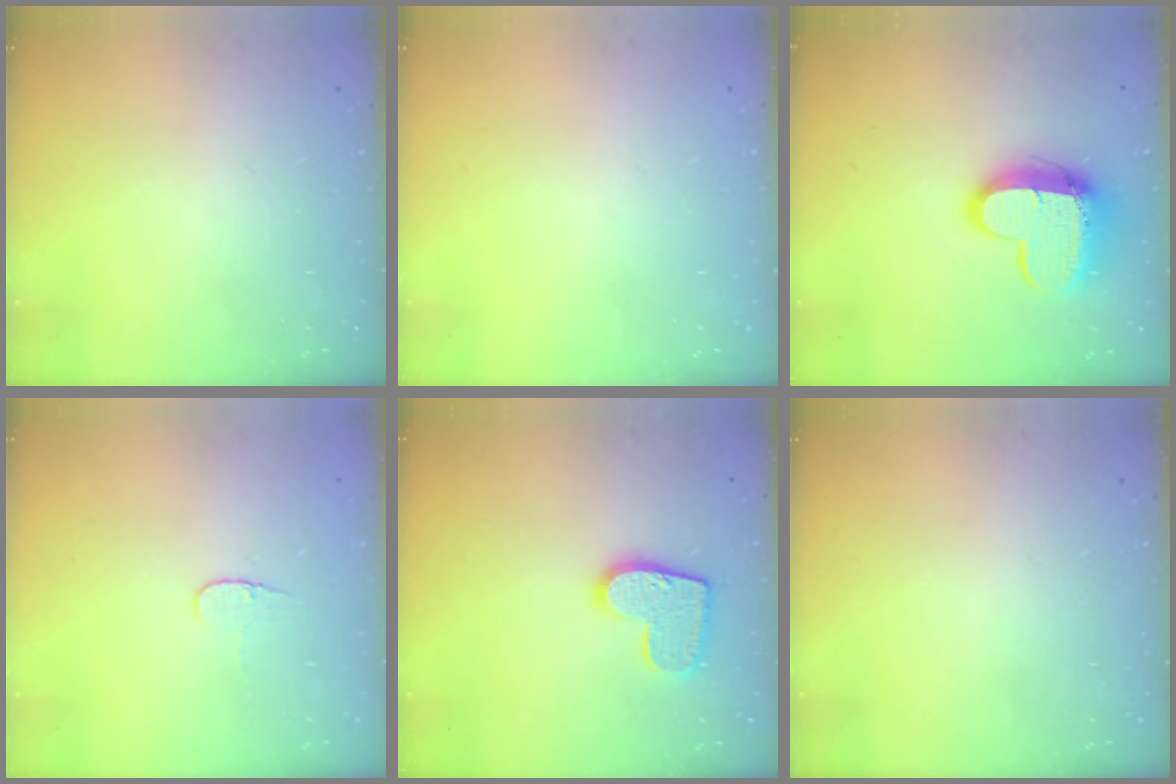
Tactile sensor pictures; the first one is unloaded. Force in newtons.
{"total": 0.0}
{"total": 13.7, "press": 13.6, "slide": 1.3}
{"total": 3.7, "press": 3.6, "slide": 0.4}
{"total": 12.9, "press": 12.9, "slide": 0.8}
{"total": 0.0}